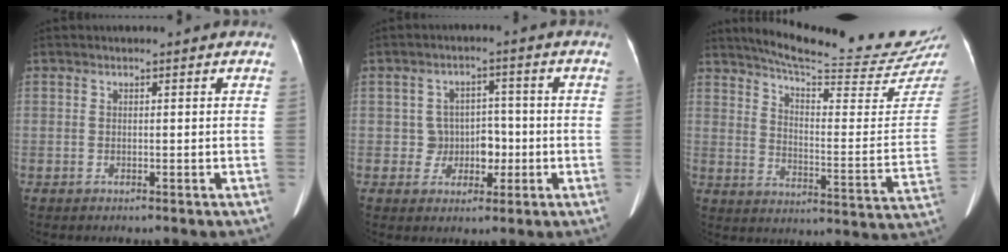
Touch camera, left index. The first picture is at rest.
{"total": 4.6, "force": [-0.9, 4.1, 1.7], "torque": [-0.017, 0.015, -0.009]}
{"total": 22.8, "force": [21.1, 0.1, 8.7], "torque": [-0.132, -0.091, 0.273]}